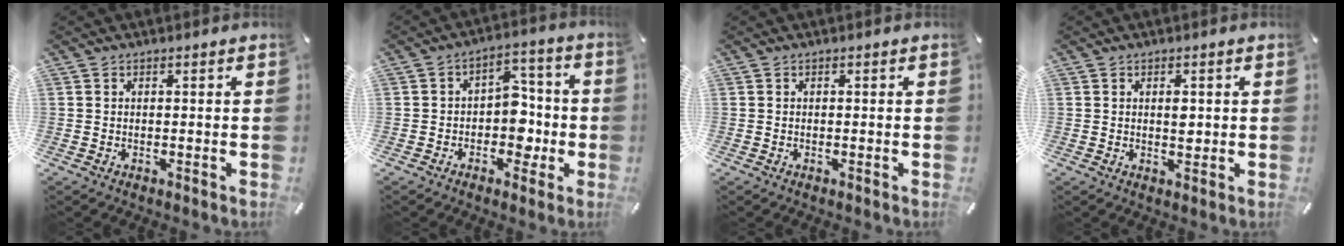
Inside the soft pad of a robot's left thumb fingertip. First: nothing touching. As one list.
[{"total": 8.9, "force": [-1.9, 7.0, 5.1], "torque": [-0.058, 0.021, -0.033]}, {"total": 0.0}, {"total": 2.4, "force": [0.3, 1.3, 2.0], "torque": [-0.025, -0.003, 0.001]}]